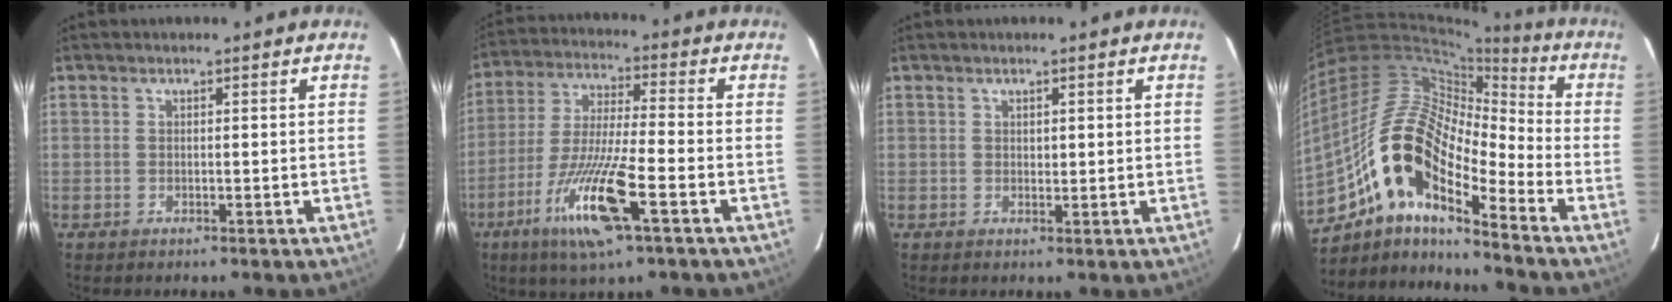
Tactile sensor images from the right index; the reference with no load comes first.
{"total": 13.8, "force": [-6.4, 0.6, 12.3], "torque": [-0.249, -0.026, -0.117]}
{"total": 0.9, "force": [0.4, 0.5, 0.6], "torque": [-0.011, -0.001, 0.008]}
{"total": 15.6, "force": [-9.0, 4.2, 12.0], "torque": [-0.233, 0.037, -0.157]}